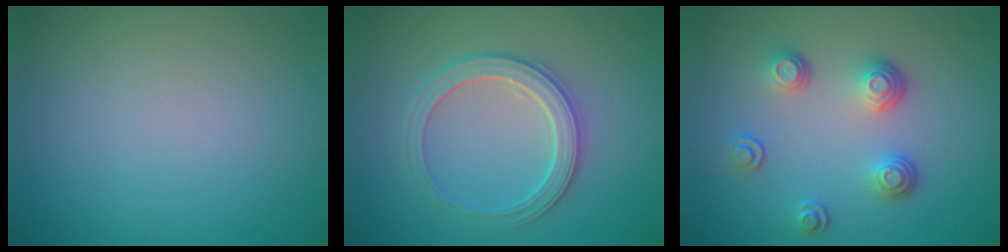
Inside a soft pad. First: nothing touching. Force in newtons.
{"total": 3.3, "press": 3.2, "slide": 0.6}
{"total": 3.5, "press": 2.8, "slide": 2.2}